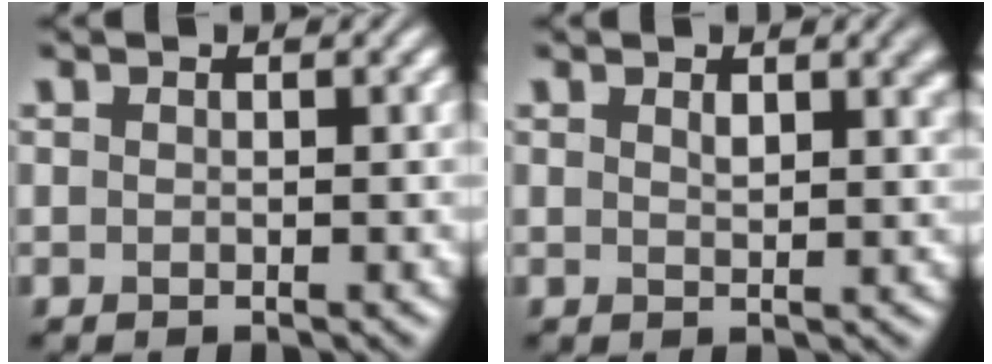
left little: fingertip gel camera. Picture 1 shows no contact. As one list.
[{"total": 2.6, "force": [1.4, 0.9, 2.0], "torque": [-0.025, 0.001, 0.024]}]